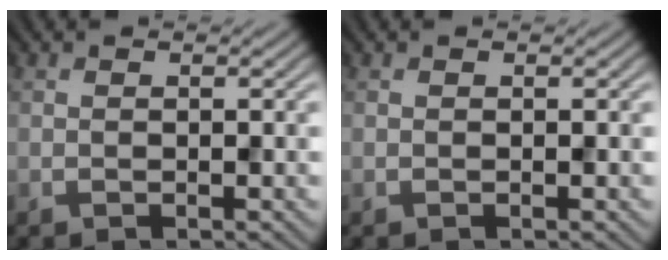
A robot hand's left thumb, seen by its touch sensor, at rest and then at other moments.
{"total": 0.0}